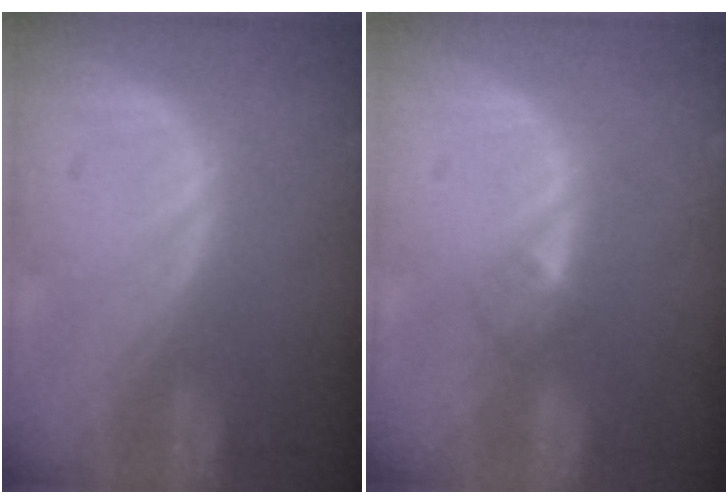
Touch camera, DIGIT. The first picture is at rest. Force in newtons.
{"total": 2.1, "press": 1.8, "slide": 1.0}